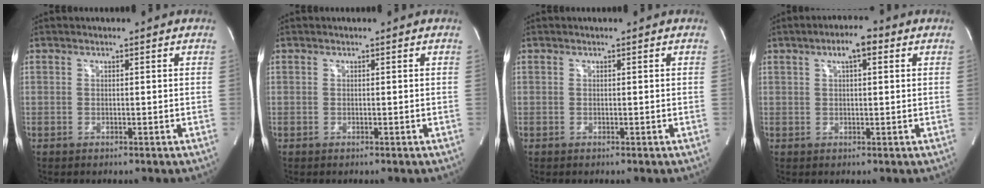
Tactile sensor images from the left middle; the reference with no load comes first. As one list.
[{"total": 0.0}, {"total": 0.0}, {"total": 4.5, "force": [2.0, 1.2, 3.8], "torque": [-0.068, 0.018, 0.032]}]